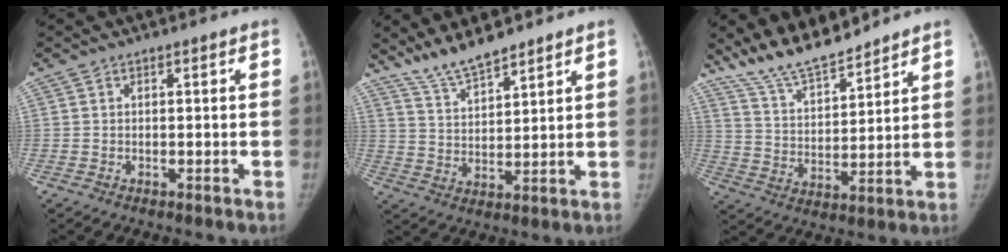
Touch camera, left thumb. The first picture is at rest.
{"total": 7.9, "force": [7.0, 1.5, 3.4], "torque": [-0.055, -0.039, 0.141]}
{"total": 11.1, "force": [10.2, 2.4, 3.9], "torque": [-0.056, -0.051, 0.194]}